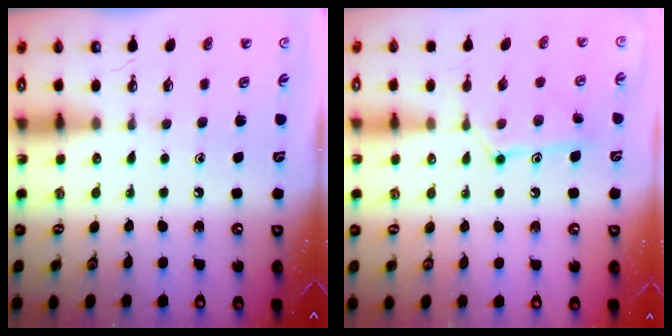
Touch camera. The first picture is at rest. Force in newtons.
{"total": 11.3, "press": 11.3, "slide": 0.1}